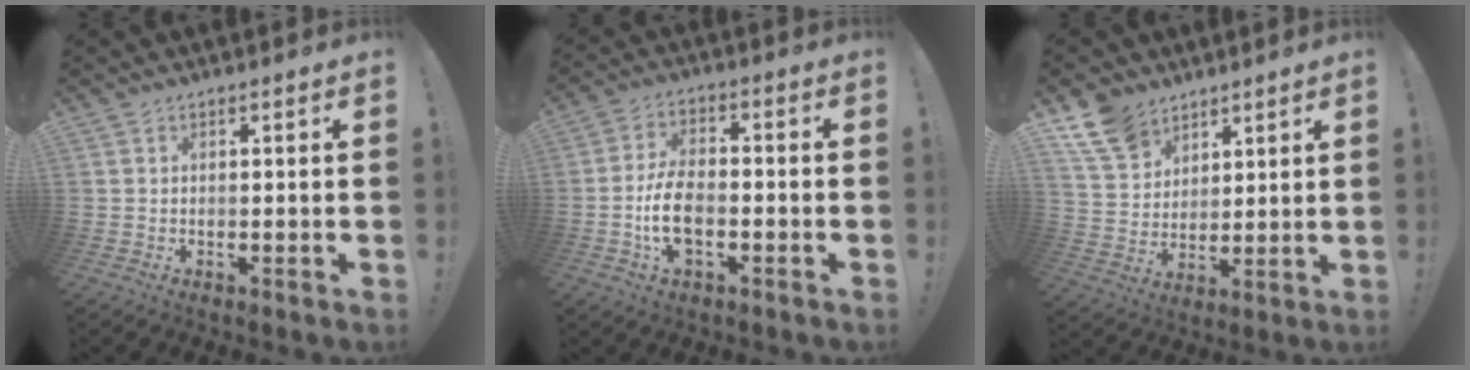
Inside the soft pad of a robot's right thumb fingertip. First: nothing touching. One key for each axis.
{"total": 10.6, "fx": -3.2, "fy": 5.8, "fz": 8.3, "tx": -0.162, "ty": 0.006, "tz": -0.056}
{"total": 11.7, "fx": 8.2, "fy": 7.4, "fz": 3.9, "tx": -0.075, "ty": -0.049, "tz": 0.163}